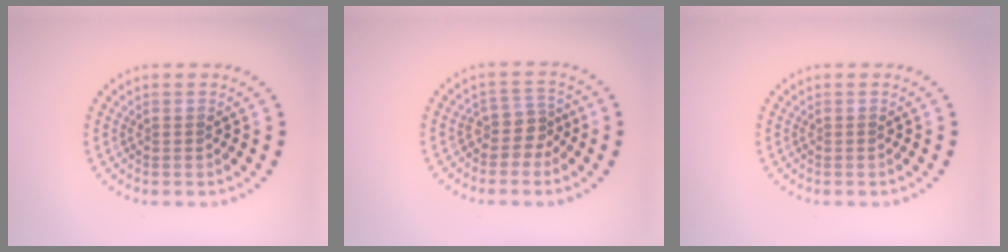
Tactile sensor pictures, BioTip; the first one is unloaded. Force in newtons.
{"total": 2.2, "press": 1.6, "slide": 1.5}
{"total": 0.0}